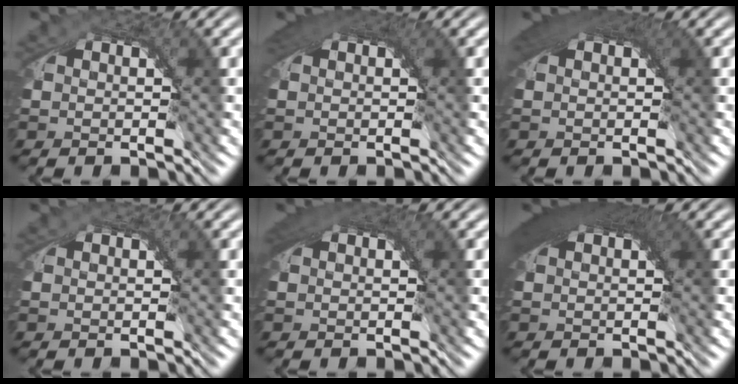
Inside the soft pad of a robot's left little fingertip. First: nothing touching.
{"total": 1.8, "force": [0.6, 0.4, 1.7], "torque": [-0.015, -0.002, 0.009]}
{"total": 2.6, "force": [0.8, 0.8, 2.3], "torque": [-0.025, 0.001, 0.011]}
{"total": 0.0}
{"total": 1.7, "force": [0.3, 0.5, 1.6], "torque": [-0.020, -0.003, 0.006]}
{"total": 4.9, "force": [1.5, 1.7, 4.3], "torque": [-0.053, 0.012, 0.018]}